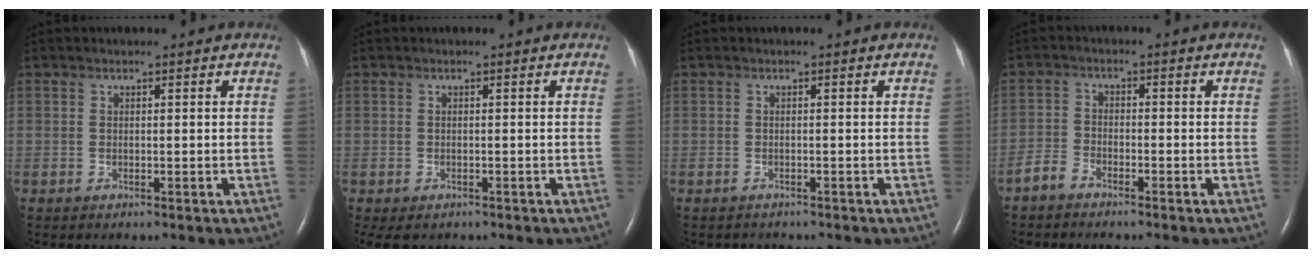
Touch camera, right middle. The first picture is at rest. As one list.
[{"total": 3.3, "force": [-2.5, 1.8, 1.2], "torque": [-0.017, -0.004, -0.033]}, {"total": 1.5, "force": [-1.4, 0.6, 0.0], "torque": [-0.007, -0.003, -0.019]}, {"total": 2.7, "force": [-2.4, 1.0, 0.9], "torque": [-0.025, 0.000, -0.048]}]